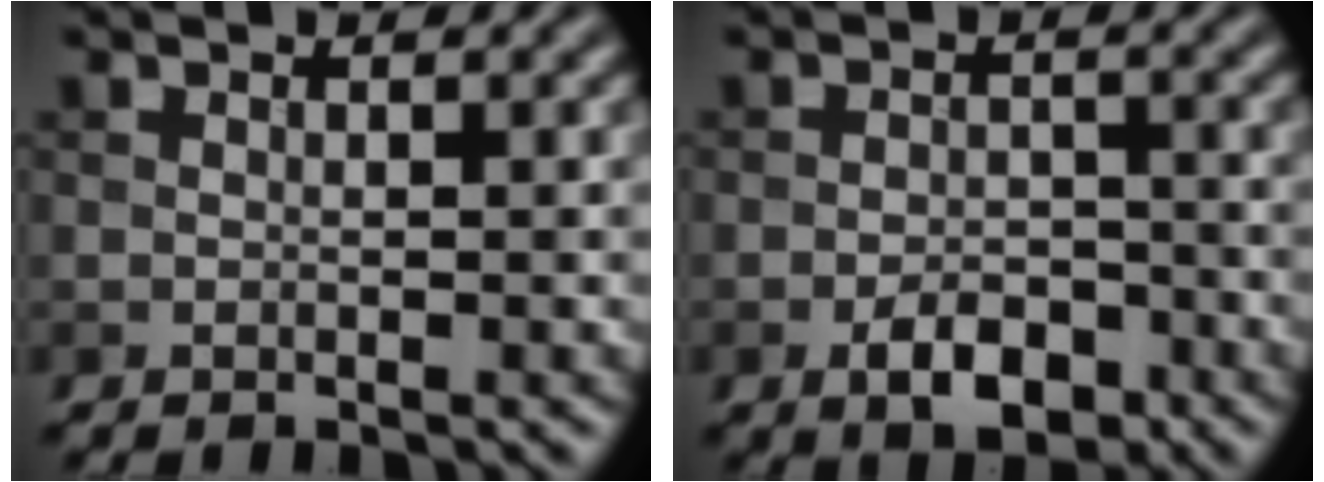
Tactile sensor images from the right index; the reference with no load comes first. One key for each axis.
{"total": 3.8, "fx": -2.1, "fy": 2.1, "fz": 2.4, "tx": -0.035, "ty": 0.000, "tz": -0.036}